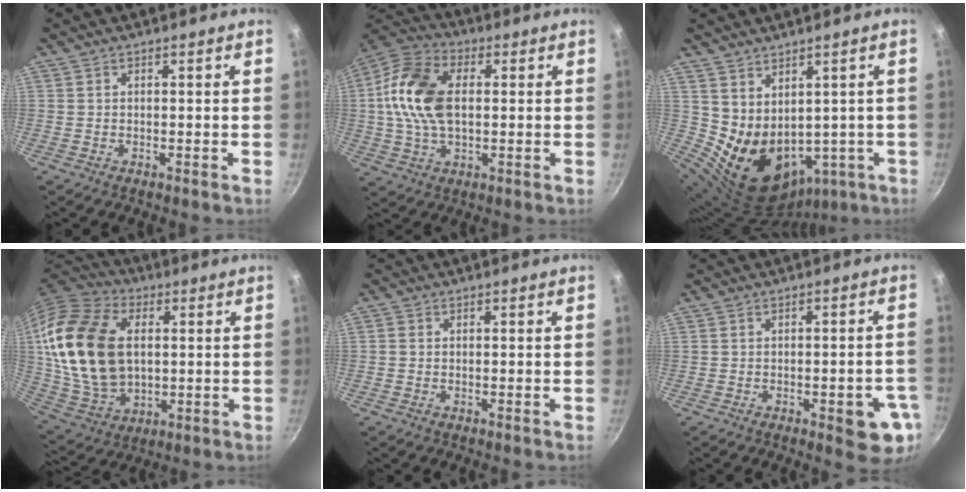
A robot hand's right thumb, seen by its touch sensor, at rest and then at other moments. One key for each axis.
{"total": 4.0, "fx": -1.9, "fy": 2.8, "fz": 2.1, "tx": -0.045, "ty": 0.035, "tz": -0.053}
{"total": 12.7, "fx": 1.9, "fy": 9.5, "fz": 8.2, "tx": -0.120, "ty": -0.021, "tz": 0.073}
{"total": 23.5, "fx": 3.2, "fy": 15.7, "fz": 17.3, "tx": -0.314, "ty": 0.002, "tz": 0.065}
{"total": 0.7, "fx": -0.1, "fy": 0.7, "fz": 0.3, "tx": -0.004, "ty": 0.002, "tz": -0.004}
{"total": 8.6, "fx": -2.8, "fy": 3.1, "fz": 7.6, "tx": -0.065, "ty": 0.010, "tz": -0.031}